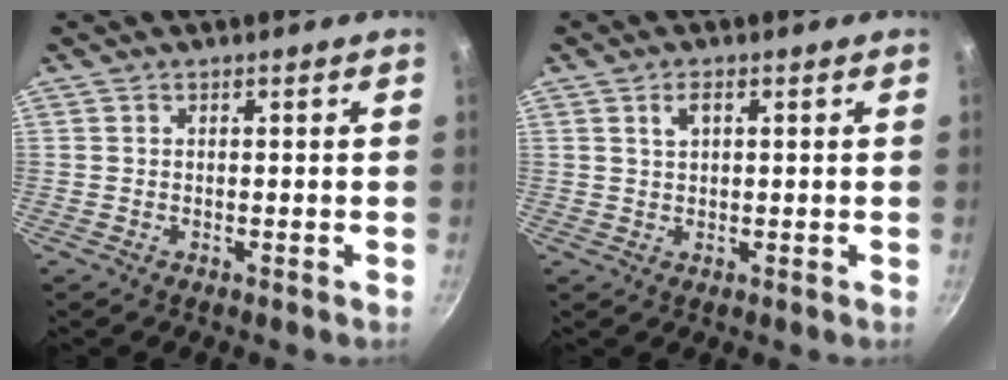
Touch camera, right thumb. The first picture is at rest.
{"total": 2.3, "force": [0.9, 1.3, 1.7], "torque": [-0.024, 0.002, 0.019]}